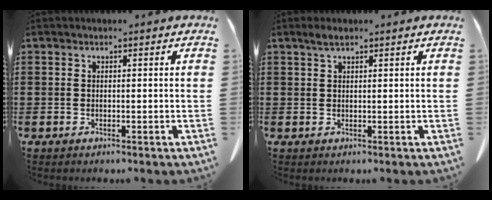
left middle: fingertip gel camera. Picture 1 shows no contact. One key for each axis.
{"total": 1.5, "fx": 1.0, "fy": 0.3, "fz": 1.1, "tx": -0.023, "ty": 0.001, "tz": 0.018}